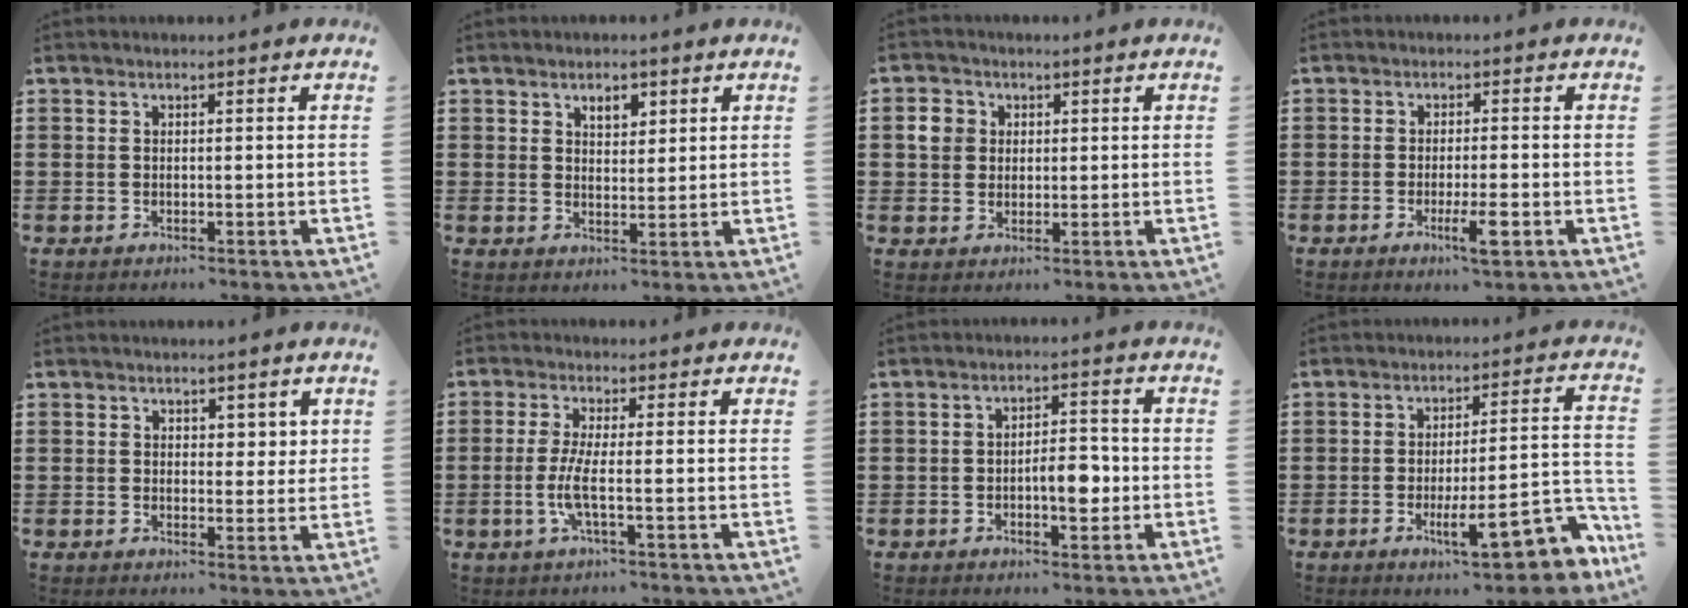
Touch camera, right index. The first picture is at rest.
{"total": 2.9, "force": [1.9, 1.6, 1.5], "torque": [-0.020, -0.001, 0.030]}
{"total": 3.2, "force": [0.6, 3.0, 1.0], "torque": [-0.033, 0.010, 0.008]}
{"total": 4.6, "force": [-1.9, 0.4, 4.2], "torque": [-0.080, -0.017, -0.033]}
{"total": 2.4, "force": [1.6, 1.7, 0.6], "torque": [-0.002, 0.003, 0.027]}
{"total": 4.8, "force": [-1.1, 0.1, 4.7], "torque": [-0.112, -0.017, -0.031]}
{"total": 4.8, "force": [-1.2, 1.9, 4.3], "torque": [-0.058, -0.001, -0.025]}
{"total": 11.9, "force": [-5.8, 3.2, 9.9], "torque": [-0.126, 0.004, -0.098]}